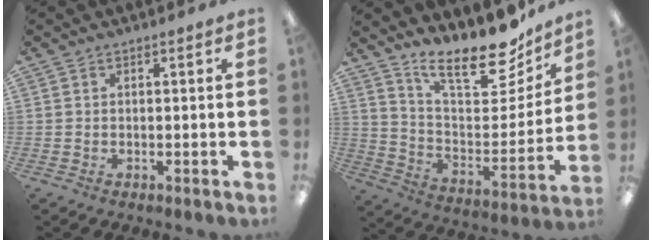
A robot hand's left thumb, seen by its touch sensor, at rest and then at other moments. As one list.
[{"total": 19.5, "force": [15.6, 6.3, 9.9], "torque": [-0.149, -0.116, 0.265]}]